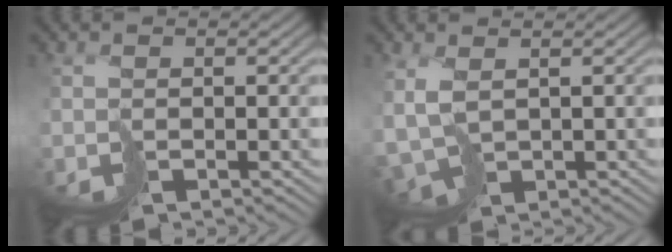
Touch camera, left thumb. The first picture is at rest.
{"total": 4.2, "force": [0.0, 2.3, 3.4], "torque": [-0.094, -0.014, 0.005]}